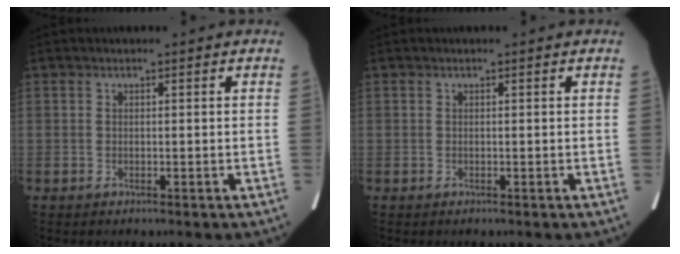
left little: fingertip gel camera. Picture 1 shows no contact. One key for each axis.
{"total": 0.0}